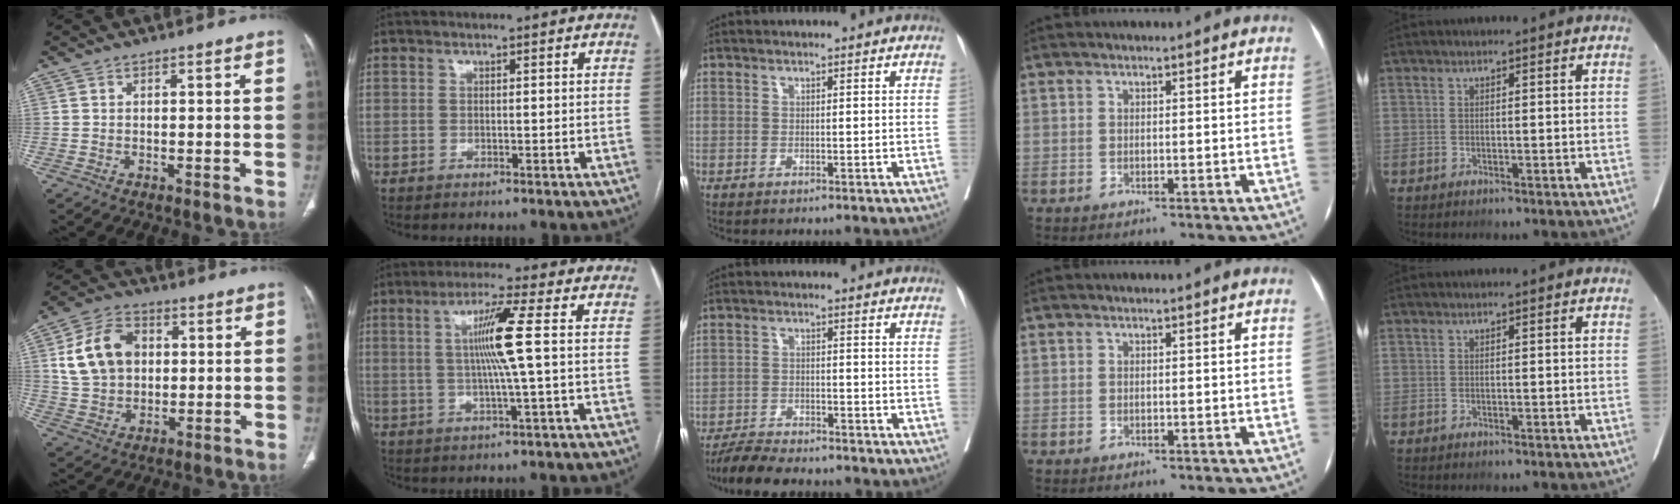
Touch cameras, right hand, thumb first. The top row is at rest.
{"thumb": {"total": 12.7, "force": [2.6, 9.4, 8.1], "torque": [-0.130, 0.009, 0.048]}, "index": {"total": 7.7, "force": [0.9, -1.2, 7.6], "torque": [-0.142, 0.001, 0.019]}, "middle": {"total": 6.9, "force": [-6.4, 0.7, 2.5], "torque": [-0.038, -0.019, -0.110]}}